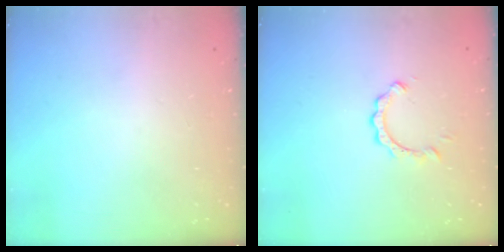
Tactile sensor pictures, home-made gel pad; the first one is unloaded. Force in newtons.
{"total": 2.8, "press": 2.7, "slide": 0.3}